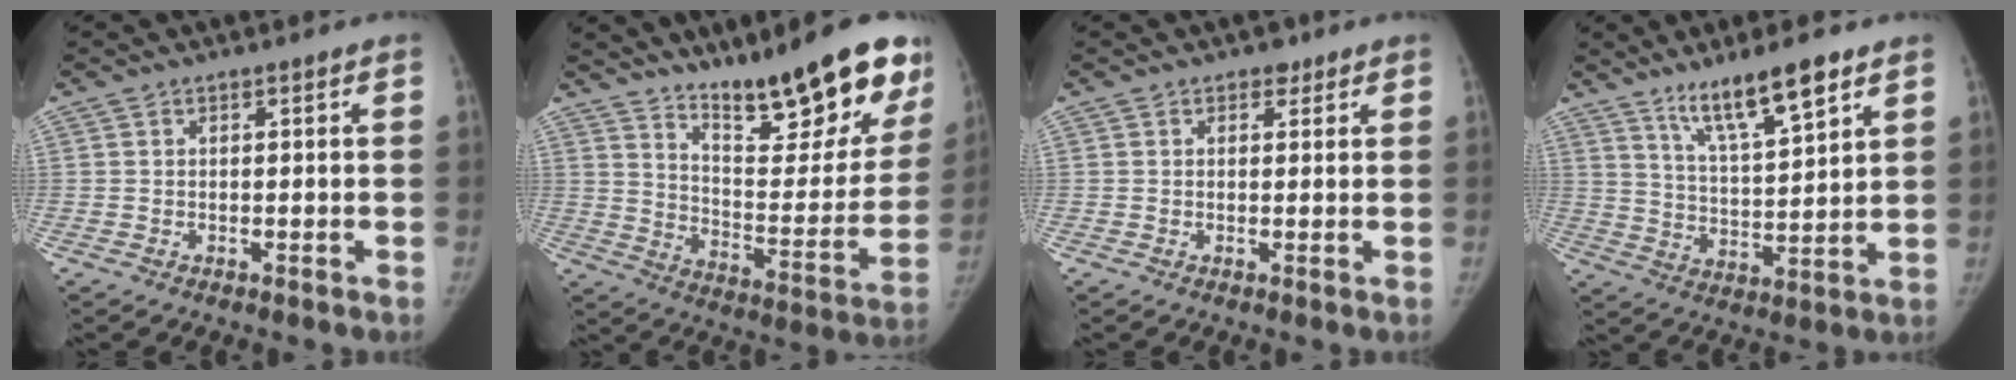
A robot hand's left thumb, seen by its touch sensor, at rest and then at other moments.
{"total": 23.4, "force": [16.3, 5.9, 15.7], "torque": [-0.185, -0.099, 0.250]}
{"total": 1.6, "force": [1.0, 1.2, 0.5], "torque": [0.006, -0.005, 0.009]}
{"total": 11.9, "force": [8.0, 2.2, 8.6], "torque": [-0.142, -0.045, 0.147]}